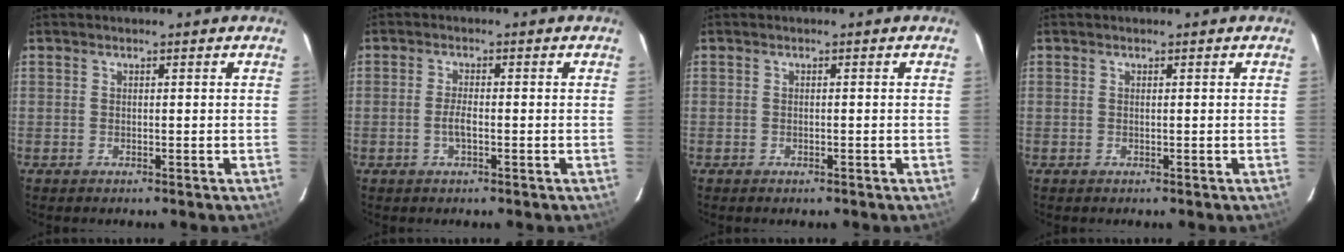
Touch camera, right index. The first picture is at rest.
{"total": 2.3, "force": [-0.7, 0.6, 2.0], "torque": [-0.042, -0.002, -0.014]}
{"total": 0.7, "force": [-0.5, 0.3, 0.3], "torque": [-0.006, 0.000, -0.009]}
{"total": 0.0}